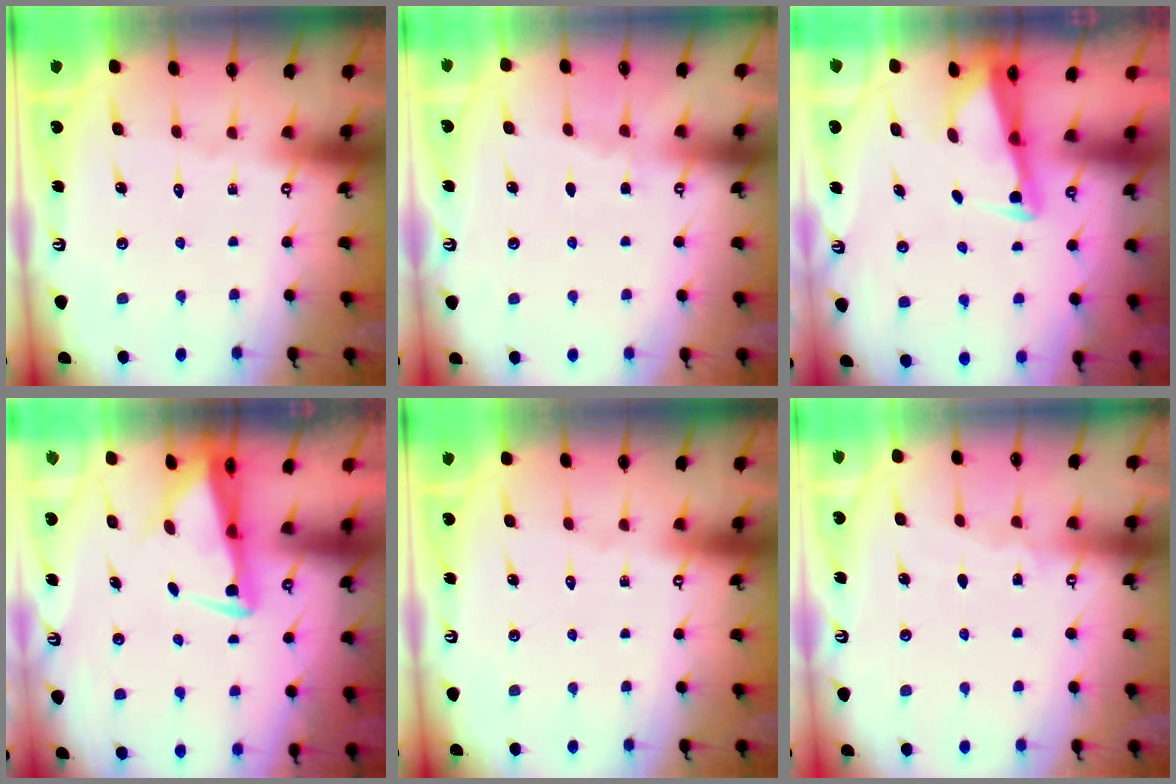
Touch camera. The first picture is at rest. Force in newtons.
{"total": 2.7, "press": 2.7, "slide": 0.4}
{"total": 2.4, "press": 2.4, "slide": 0.5}
{"total": 4.3, "press": 4.2, "slide": 1.2}
{"total": 0.0}
{"total": 2.8, "press": 2.8, "slide": 0.3}